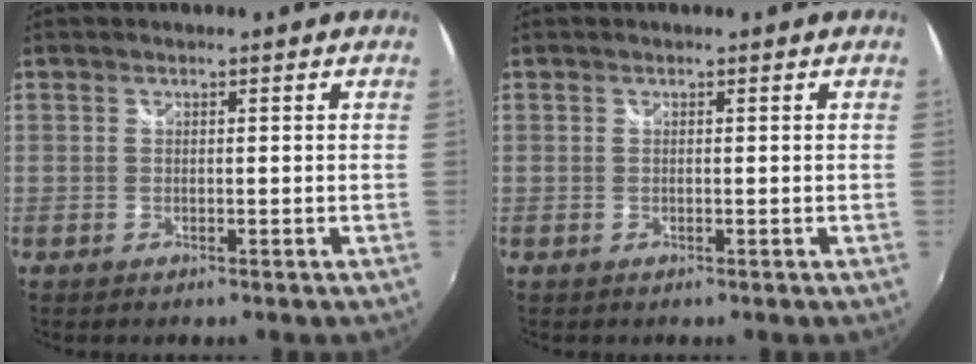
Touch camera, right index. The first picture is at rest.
{"total": 0.0}